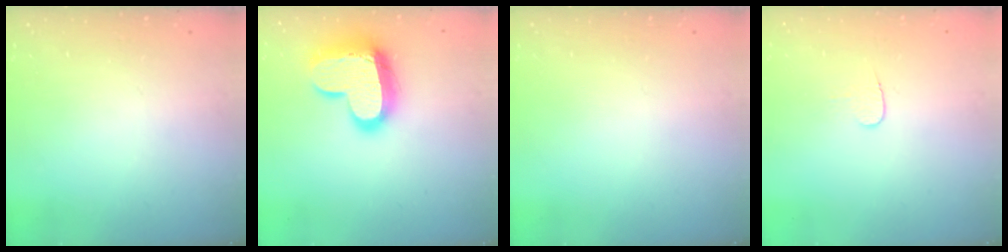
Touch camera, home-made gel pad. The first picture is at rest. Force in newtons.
{"total": 17.1, "press": 17.0, "slide": 1.6}
{"total": 0.0}
{"total": 4.0, "press": 4.0, "slide": 0.4}